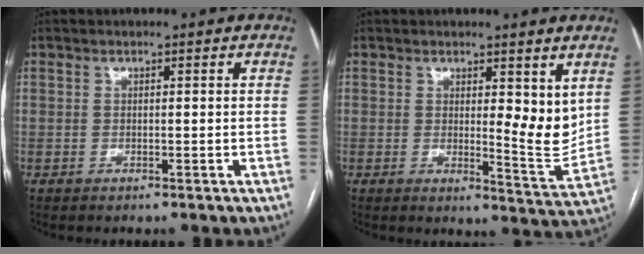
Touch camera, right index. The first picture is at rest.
{"total": 6.5, "force": [2.4, 1.7, 5.8], "torque": [-0.074, -0.024, 0.035]}